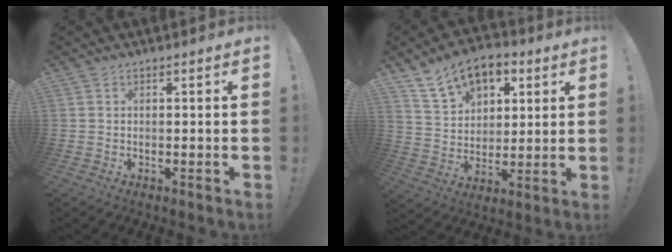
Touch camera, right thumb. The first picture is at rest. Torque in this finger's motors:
{"motor_torque": [1.45, 1.53, 0.77, 0.76, 0.02]}